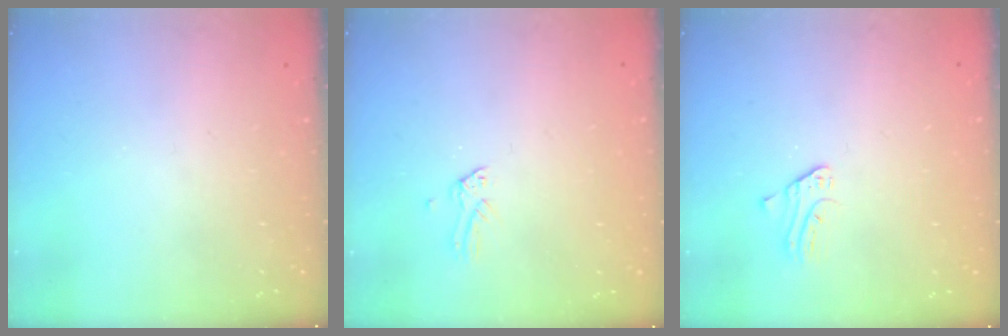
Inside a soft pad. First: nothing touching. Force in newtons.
{"total": 0.0}
{"total": 2.0, "press": 2.0, "slide": 0.2}